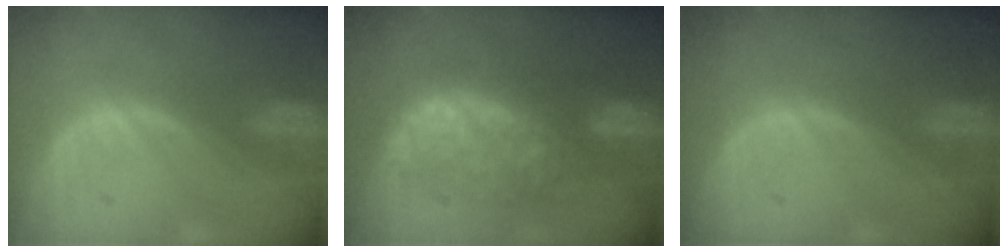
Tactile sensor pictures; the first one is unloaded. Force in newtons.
{"total": 9.1, "press": 9.1, "slide": 0.6}
{"total": 0.0}